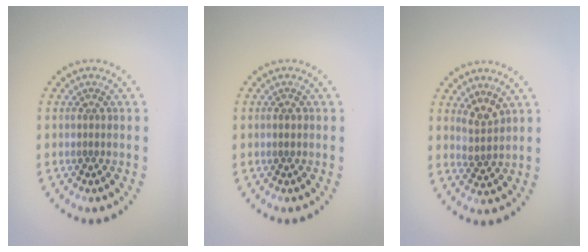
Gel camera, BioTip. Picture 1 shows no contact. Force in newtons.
{"total": 1.0, "press": 1.0, "slide": 0.0}
{"total": 2.1, "press": 1.6, "slide": 1.3}